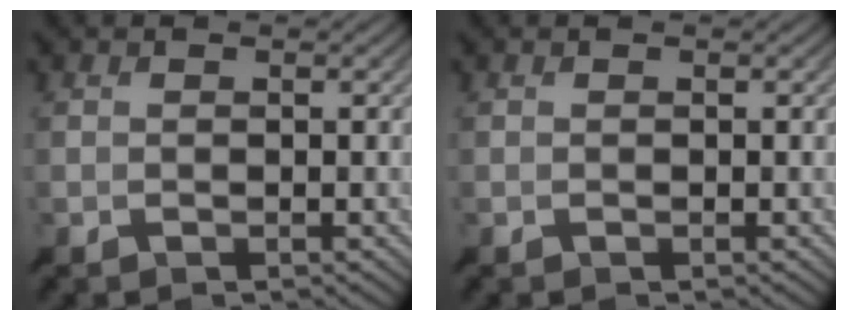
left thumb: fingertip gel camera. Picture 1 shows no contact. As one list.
[{"total": 0.0}]